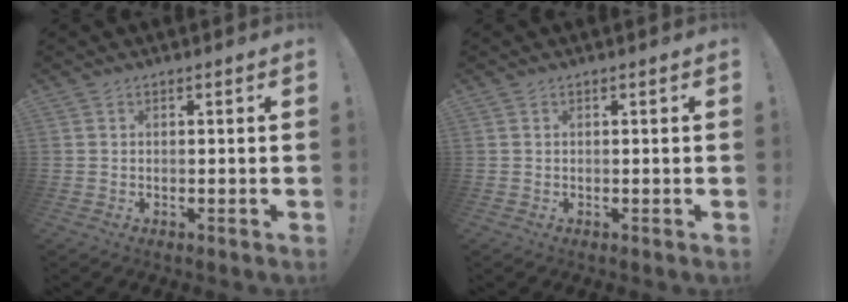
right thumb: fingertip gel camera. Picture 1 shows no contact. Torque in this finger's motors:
{"motor_torque": [0.00, 0.00, -0.08, 0.08, 0.00]}